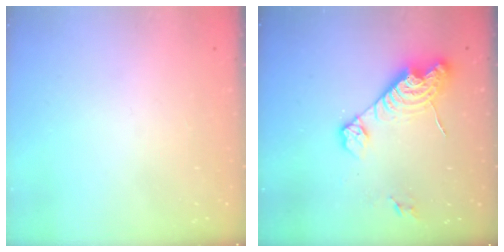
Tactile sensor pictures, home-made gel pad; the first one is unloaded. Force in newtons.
{"total": 14.0, "press": 13.9, "slide": 1.2}